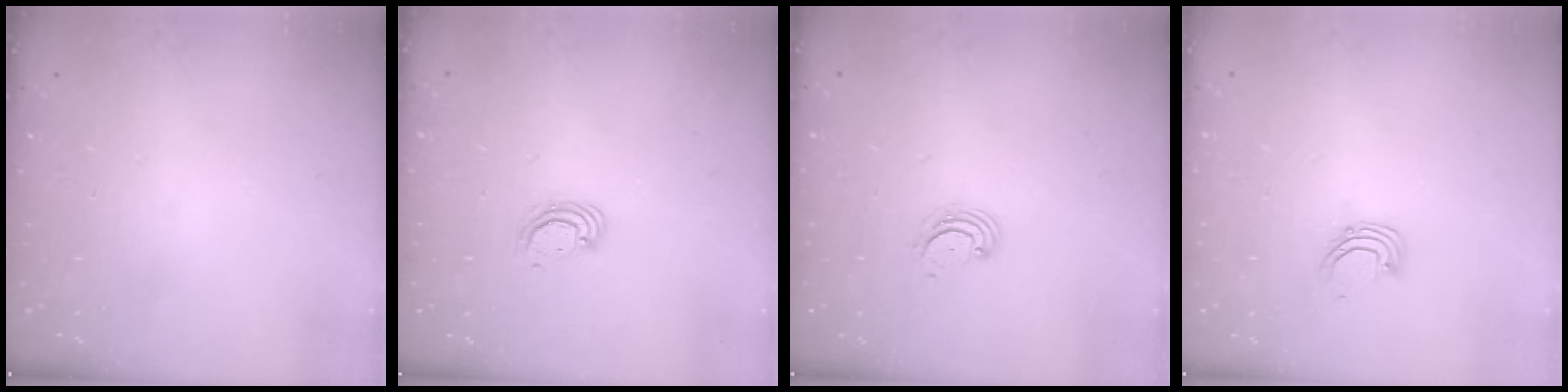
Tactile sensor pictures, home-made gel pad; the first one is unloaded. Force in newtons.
{"total": 3.8, "press": 3.8, "slide": 0.4}
{"total": 3.3, "press": 3.3, "slide": 0.6}
{"total": 2.9, "press": 2.9, "slide": 0.3}